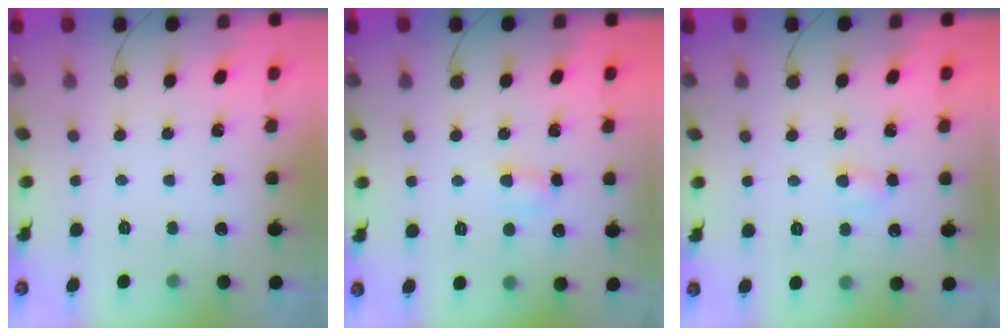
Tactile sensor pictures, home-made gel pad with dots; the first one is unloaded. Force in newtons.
{"total": 3.6, "press": 3.3, "slide": 1.5}
{"total": 3.8, "press": 3.6, "slide": 0.9}